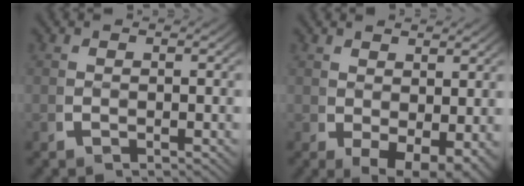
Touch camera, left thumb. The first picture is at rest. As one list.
[{"total": 4.6, "force": [-0.9, 3.2, 3.3], "torque": [-0.064, -0.046, 0.014]}]